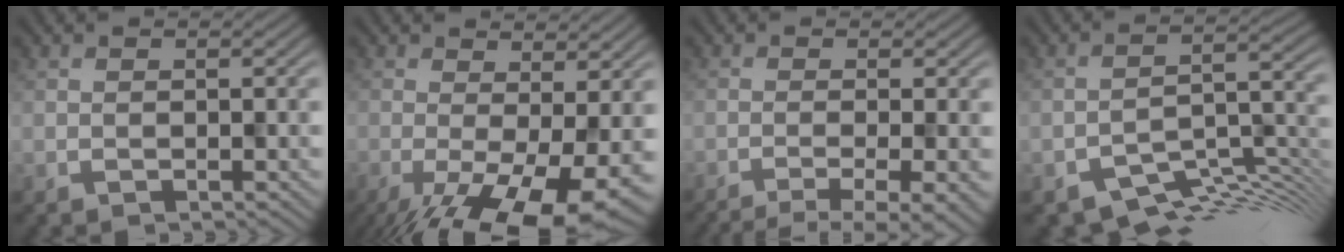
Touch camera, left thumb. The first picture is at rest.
{"total": 11.8, "force": [-4.4, 3.8, 10.3], "torque": [-0.173, -0.025, -0.054]}
{"total": 8.2, "force": [-5.7, 1.4, 5.7], "torque": [-0.078, -0.001, -0.071]}
{"total": 7.8, "force": [-5.7, 2.7, 4.5], "torque": [-0.057, -0.012, -0.098]}